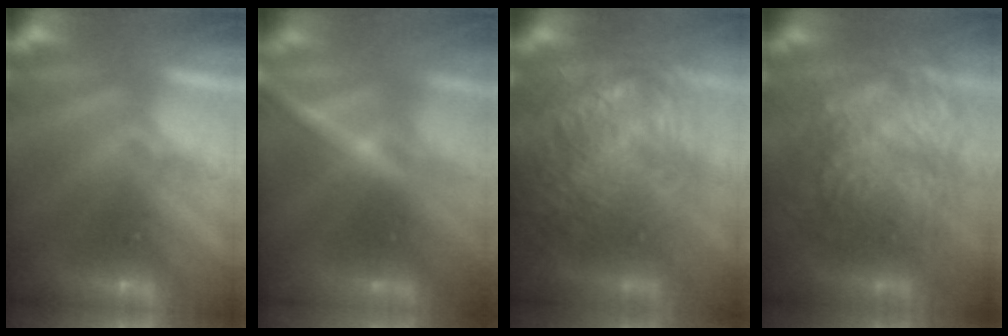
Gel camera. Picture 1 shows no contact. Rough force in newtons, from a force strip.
{"total": 2.3}
{"total": 11.0}
{"total": 7.7}